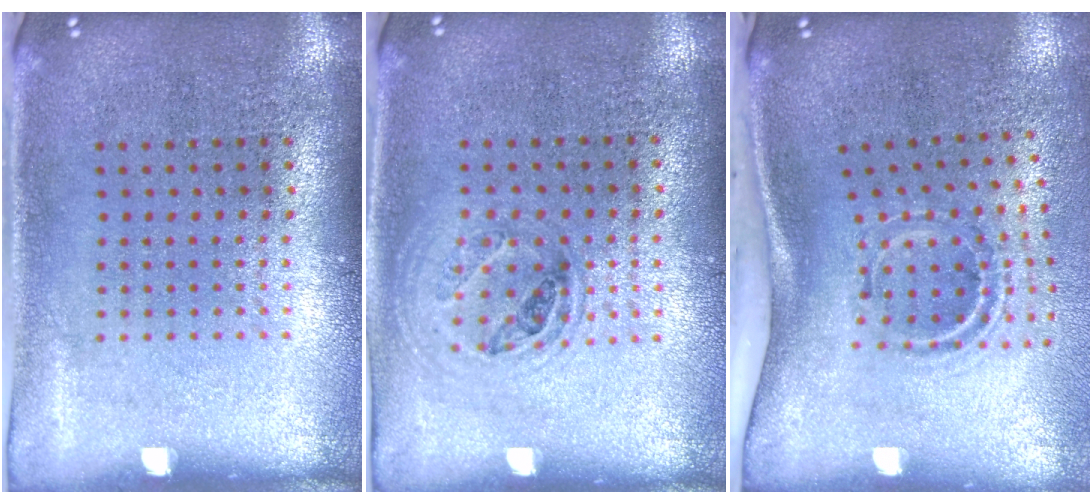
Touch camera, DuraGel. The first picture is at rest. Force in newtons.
{"total": 1.0, "press": 0.9, "slide": 0.4}
{"total": 2.2, "press": 1.2, "slide": 1.8}